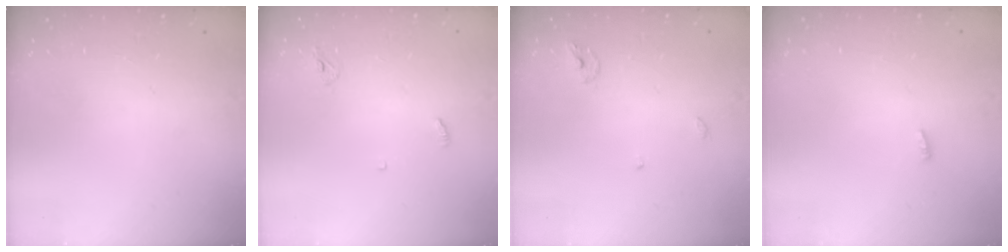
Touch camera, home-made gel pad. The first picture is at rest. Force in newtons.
{"total": 3.1, "press": 3.1, "slide": 0.2}
{"total": 4.9, "press": 4.9, "slide": 0.4}
{"total": 2.3, "press": 2.1, "slide": 0.8}